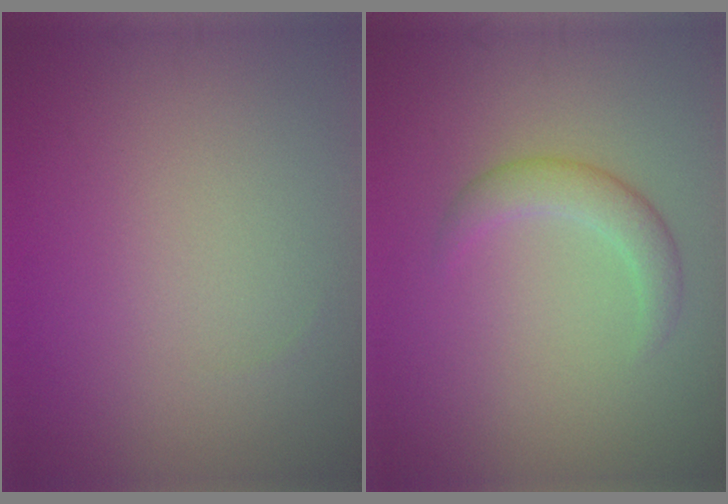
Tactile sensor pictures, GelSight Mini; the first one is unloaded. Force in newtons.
{"total": 2.4, "press": 2.4, "slide": 0.2}